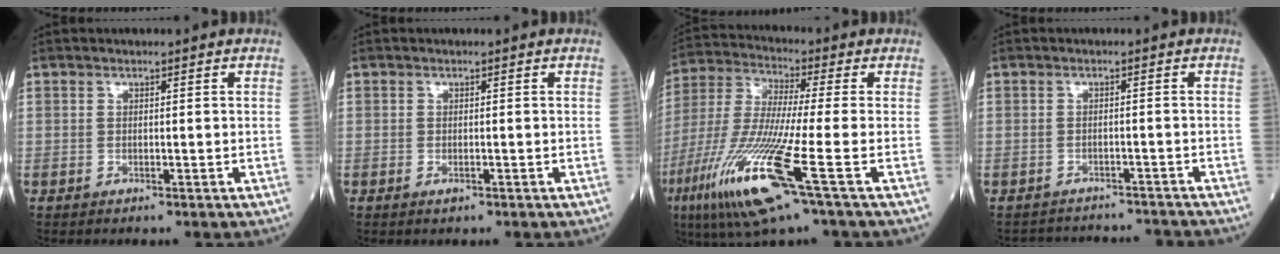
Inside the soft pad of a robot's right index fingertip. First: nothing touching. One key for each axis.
{"total": 0.9, "fx": -0.4, "fy": 0.4, "fz": 0.7, "tx": -0.014, "ty": -0.002, "tz": -0.005}
{"total": 17.2, "fx": -7.3, "fy": 0.3, "fz": 15.5, "tx": -0.352, "ty": -0.043, "tz": -0.145}
{"total": 8.5, "fx": -8.4, "fy": 1.4, "fz": 0.7, "tx": -0.007, "ty": 0.017, "tz": -0.103}